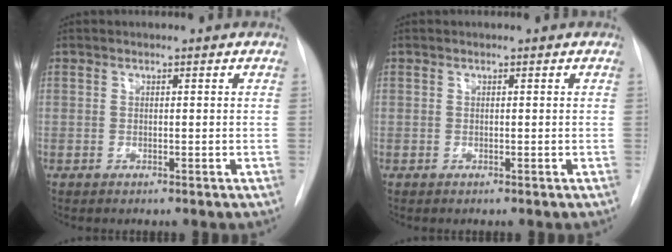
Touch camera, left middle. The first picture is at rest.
{"total": 0.0}